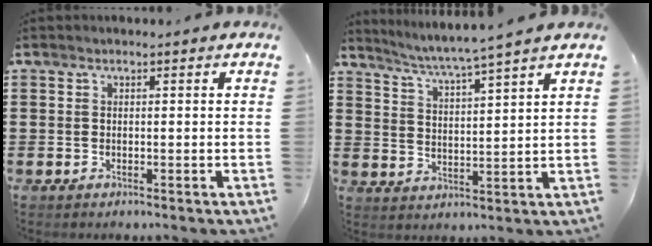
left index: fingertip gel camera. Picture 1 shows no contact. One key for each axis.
{"total": 4.0, "fx": 3.6, "fy": -1.3, "fz": 1.3, "tx": -0.042, "ty": -0.030, "tz": 0.055}